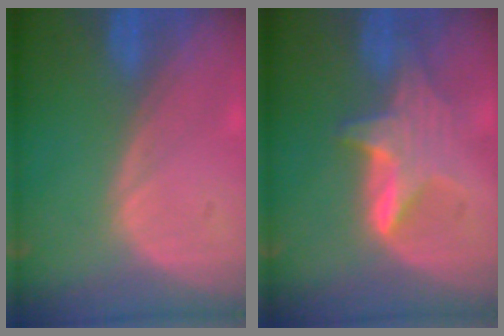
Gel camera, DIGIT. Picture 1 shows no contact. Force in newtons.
{"total": 6.0, "press": 5.9, "slide": 0.9}